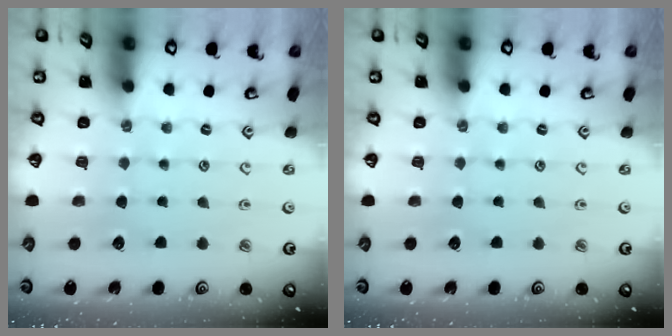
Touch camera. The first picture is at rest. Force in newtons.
{"total": 0.0}